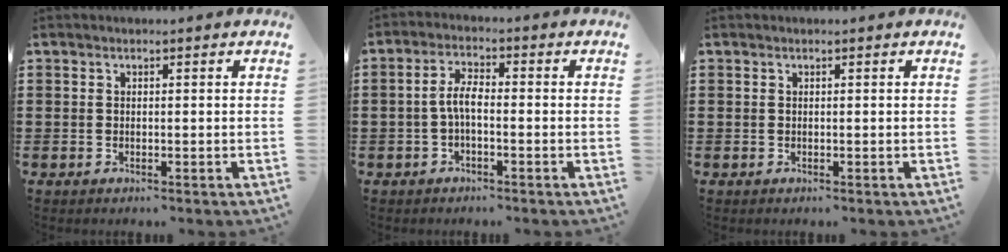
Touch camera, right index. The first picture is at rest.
{"total": 4.0, "force": [-0.9, 1.5, 3.6], "torque": [-0.085, 0.001, -0.025]}
{"total": 0.0}